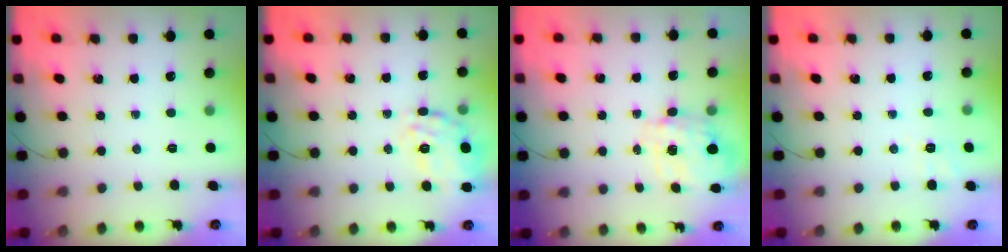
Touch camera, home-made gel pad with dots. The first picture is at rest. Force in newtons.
{"total": 19.9, "press": 19.9, "slide": 1.6}
{"total": 2.5, "press": 2.3, "slide": 1.0}
{"total": 2.4, "press": 1.4, "slide": 2.0}